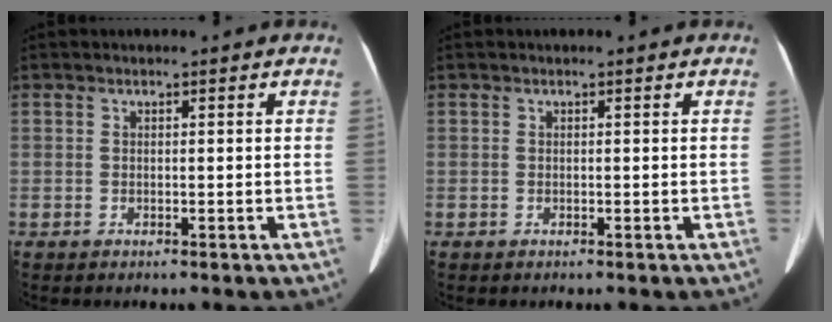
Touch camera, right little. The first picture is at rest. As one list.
[{"total": 0.0}]